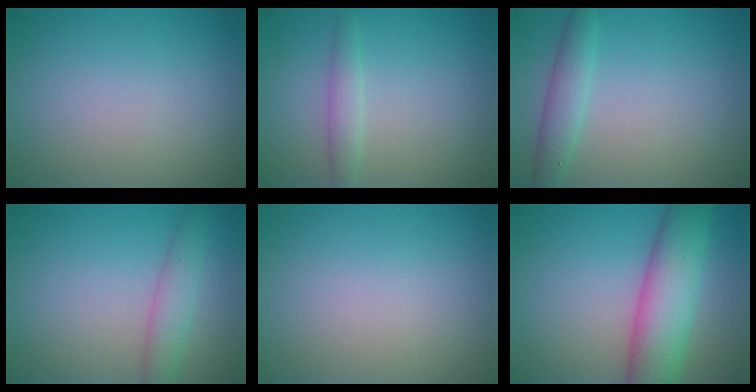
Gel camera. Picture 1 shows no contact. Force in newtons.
{"total": 1.7, "press": 1.7, "slide": 0.0}
{"total": 1.9, "press": 1.9, "slide": 0.1}
{"total": 2.7, "press": 2.7, "slide": 0.1}
{"total": 0.0}
{"total": 8.0, "press": 8.0, "slide": 0.2}